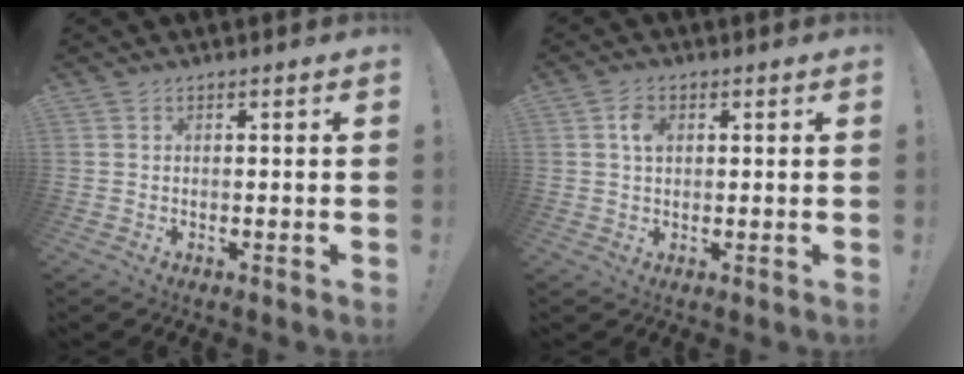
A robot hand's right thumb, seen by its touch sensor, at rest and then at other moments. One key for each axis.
{"total": 4.1, "fx": 1.1, "fy": 2.8, "fz": 2.8, "tx": -0.037, "ty": -0.001, "tz": 0.018}